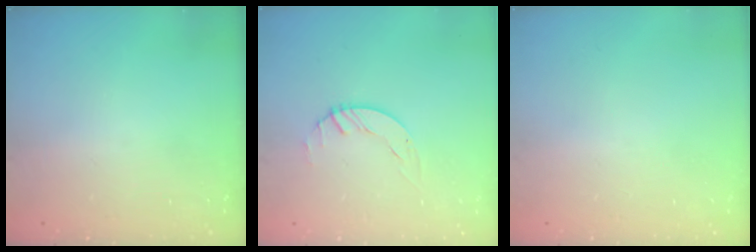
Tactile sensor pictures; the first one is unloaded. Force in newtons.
{"total": 1.5, "press": 1.5, "slide": 0.2}
{"total": 0.0}